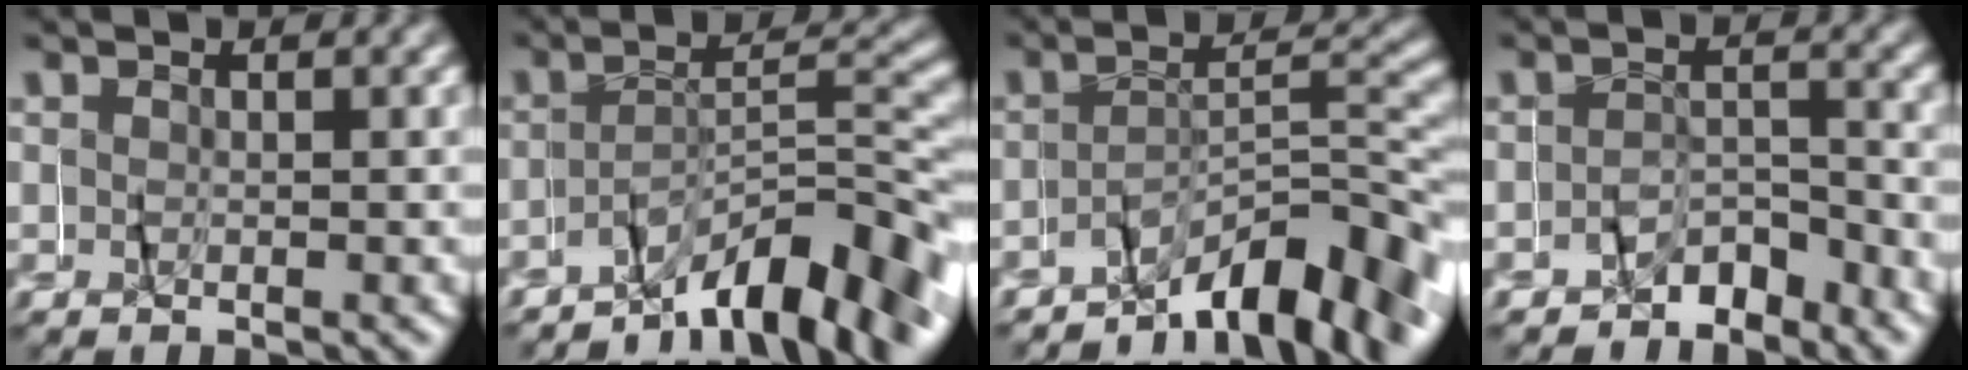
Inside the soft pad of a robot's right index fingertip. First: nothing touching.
{"total": 8.9, "force": [-7.3, 1.2, 4.9], "torque": [-0.066, -0.005, -0.111]}
{"total": 7.9, "force": [-6.7, 1.0, 4.1], "torque": [-0.057, -0.005, -0.103]}
{"total": 3.8, "force": [-3.7, 0.5, -0.6], "torque": [0.008, -0.003, -0.068]}